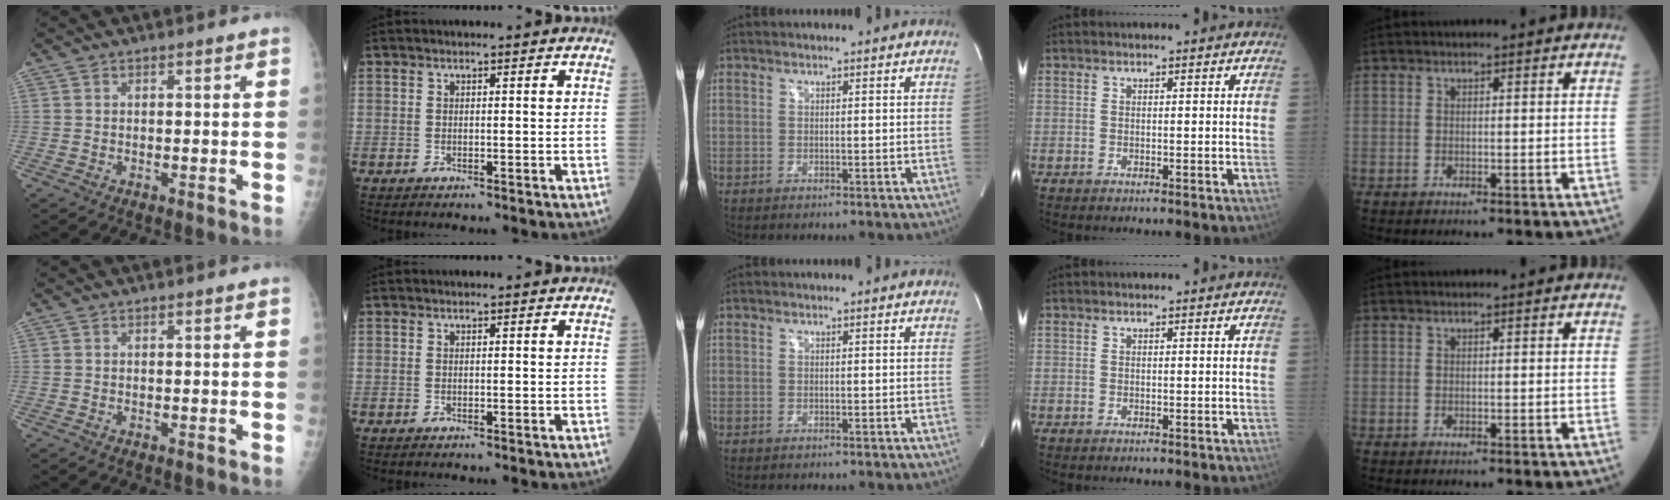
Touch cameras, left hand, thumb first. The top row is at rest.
{}